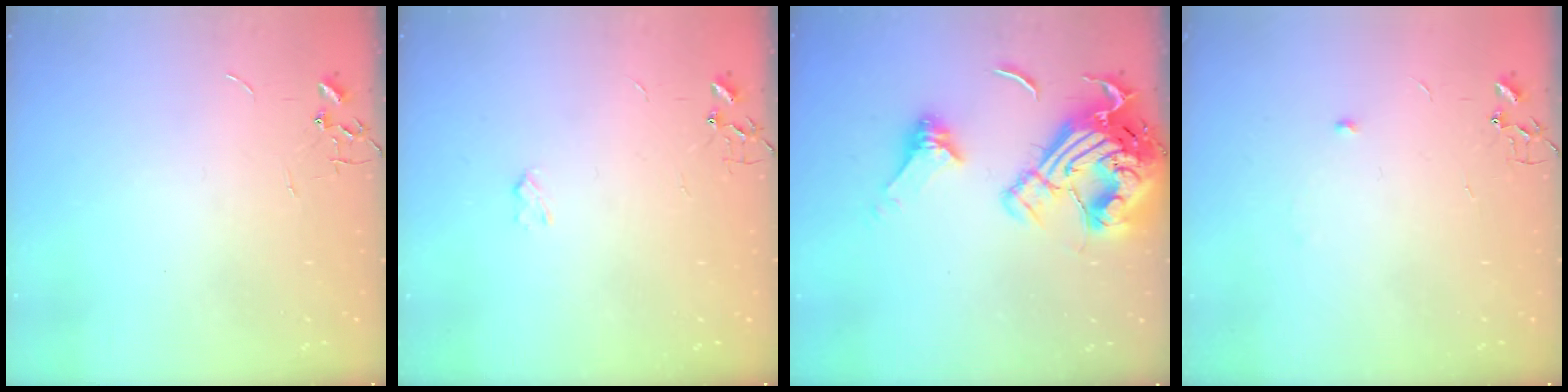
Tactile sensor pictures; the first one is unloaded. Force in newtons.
{"total": 2.4, "press": 2.4, "slide": 0.4}
{"total": 24.6, "press": 24.5, "slide": 2.6}
{"total": 3.9, "press": 3.8, "slide": 0.8}